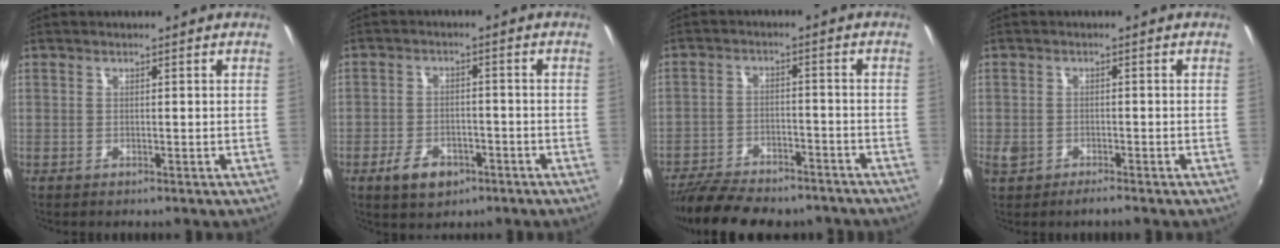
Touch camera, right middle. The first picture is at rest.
{"total": 6.8, "force": [-3.9, 4.1, 3.8], "torque": [-0.095, 0.001, -0.062]}
{"total": 16.3, "force": [-13.6, 5.3, 7.3], "torque": [-0.156, -0.021, -0.203]}
{"total": 2.9, "force": [-1.8, 1.5, 1.6], "torque": [-0.040, -0.008, -0.037]}